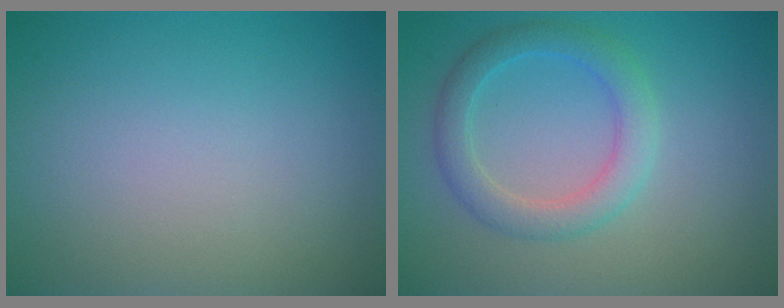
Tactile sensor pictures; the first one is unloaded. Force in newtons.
{"total": 2.2, "press": 2.2, "slide": 0.3}